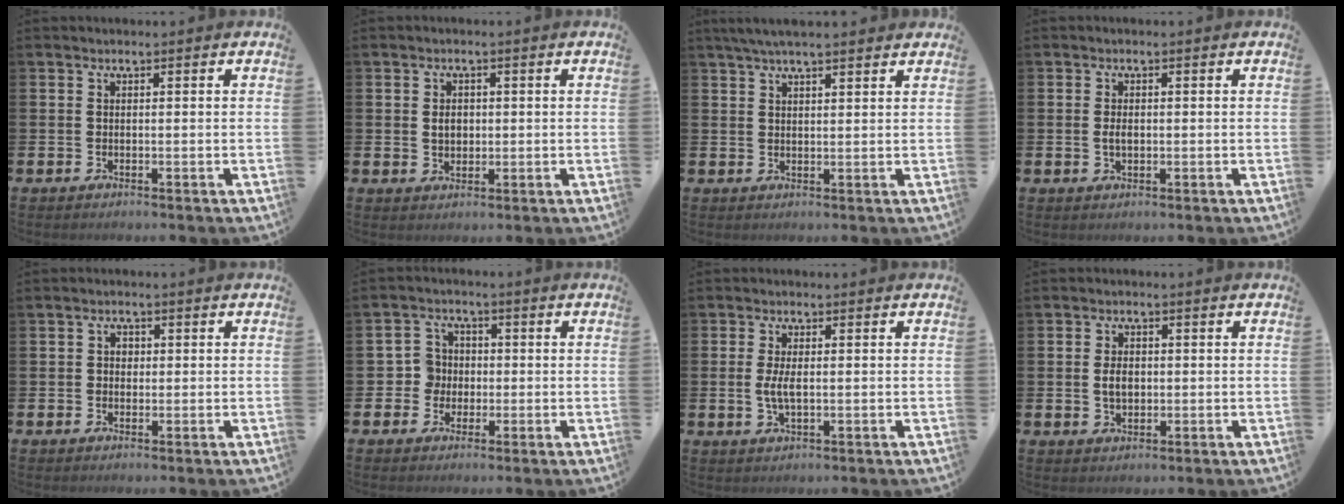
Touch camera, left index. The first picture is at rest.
{"total": 2.2, "force": [0.4, 1.8, 1.3], "torque": [-0.005, 0.000, 0.000]}
{"total": 4.0, "force": [3.5, 0.5, 1.9], "torque": [-0.041, -0.004, 0.063]}
{"total": 1.6, "force": [0.0, 0.9, 1.3], "torque": [-0.019, 0.003, -0.003]}
{"total": 1.6, "force": [0.2, 1.3, 0.8], "torque": [0.008, -0.001, -0.003]}
{"total": 4.1, "force": [-0.1, 4.0, 1.0], "torque": [-0.027, 0.009, -0.006]}
{"total": 3.0, "force": [0.2, 1.1, 2.7], "torque": [-0.053, -0.003, -0.003]}
{"total": 2.9, "force": [0.2, 1.9, 2.2], "torque": [-0.020, -0.001, -0.003]}